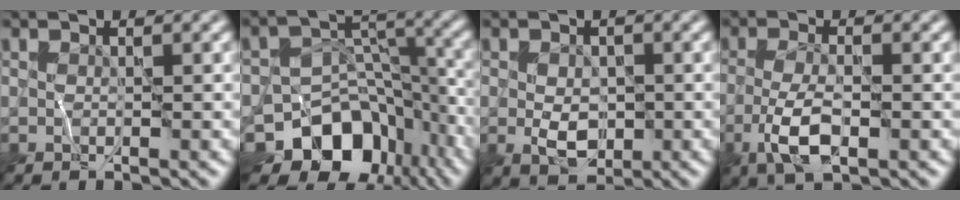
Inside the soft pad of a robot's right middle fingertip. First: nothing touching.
{"total": 12.8, "force": [-7.9, 8.5, 5.5], "torque": [-0.088, 0.002, -0.114]}
{"total": 3.1, "force": [-0.3, 2.1, 2.2], "torque": [-0.039, -0.008, -0.007]}
{"total": 4.3, "force": [-1.7, 1.5, 3.7], "torque": [-0.076, -0.002, -0.037]}